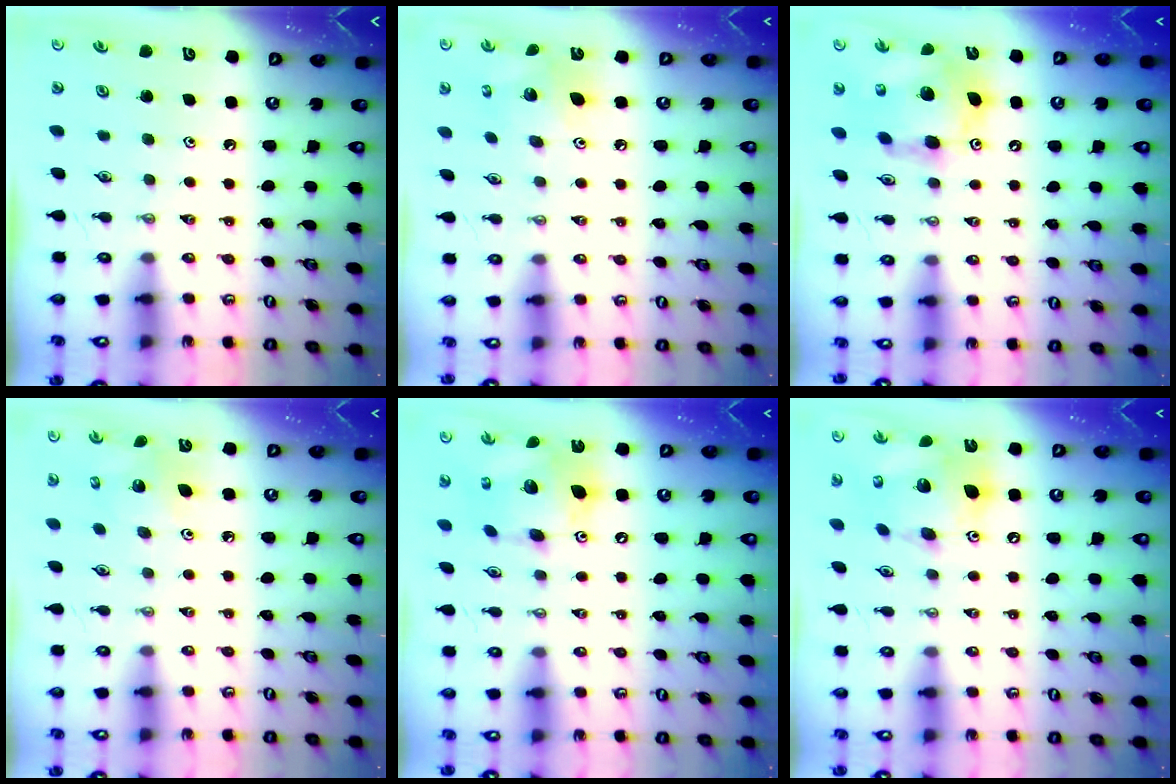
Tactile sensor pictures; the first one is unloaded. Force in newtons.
{"total": 10.1, "press": 10.1, "slide": 0.5}
{"total": 15.2, "press": 15.1, "slide": 1.5}
{"total": 6.0, "press": 6.0, "slide": 0.2}
{"total": 16.2, "press": 16.1, "slide": 1.7}
{"total": 18.1, "press": 17.8, "slide": 3.2}